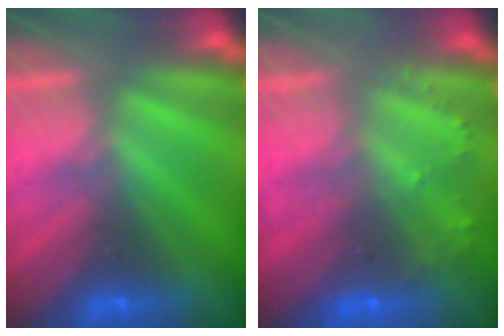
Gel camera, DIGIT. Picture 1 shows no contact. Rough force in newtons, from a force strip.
{"total": 2.2}